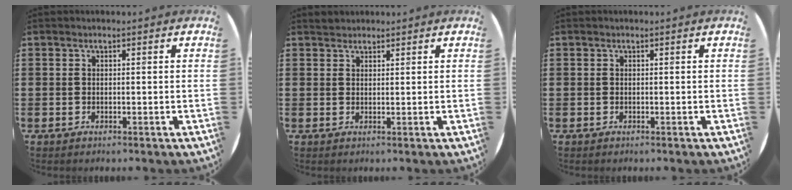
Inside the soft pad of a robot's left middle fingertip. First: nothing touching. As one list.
[{"total": 1.2, "force": [1.1, 0.3, -0.1], "torque": [0.000, 0.003, 0.023]}, {"total": 0.0}]